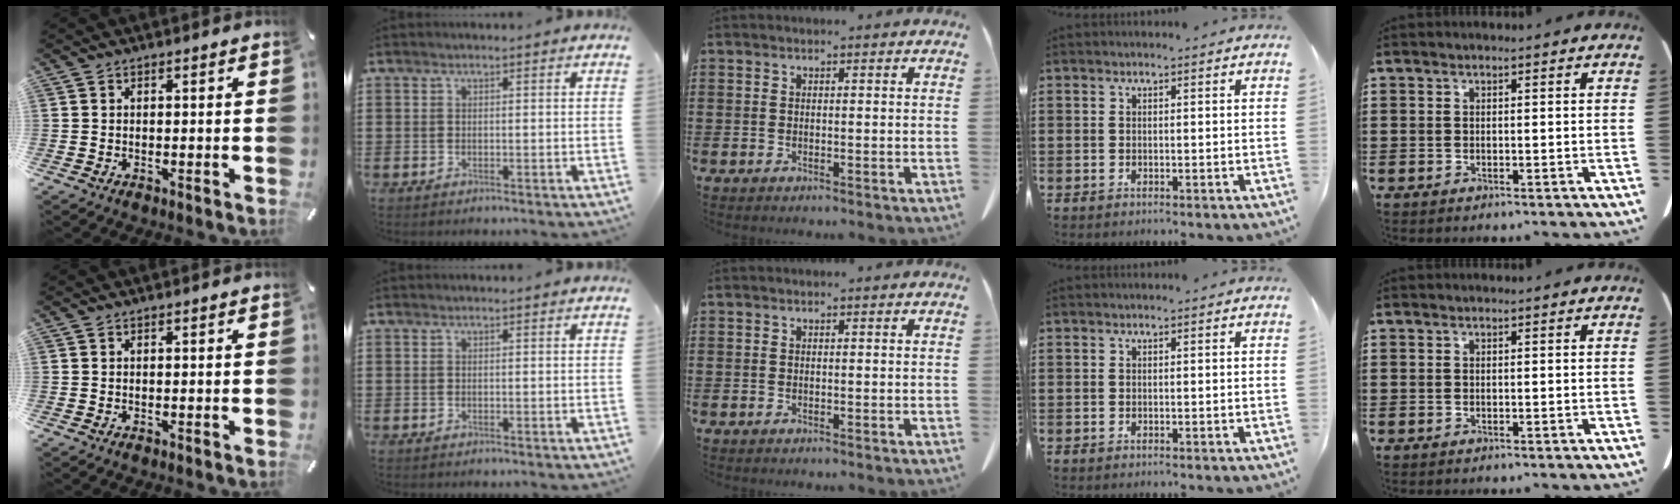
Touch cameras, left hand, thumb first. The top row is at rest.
{}